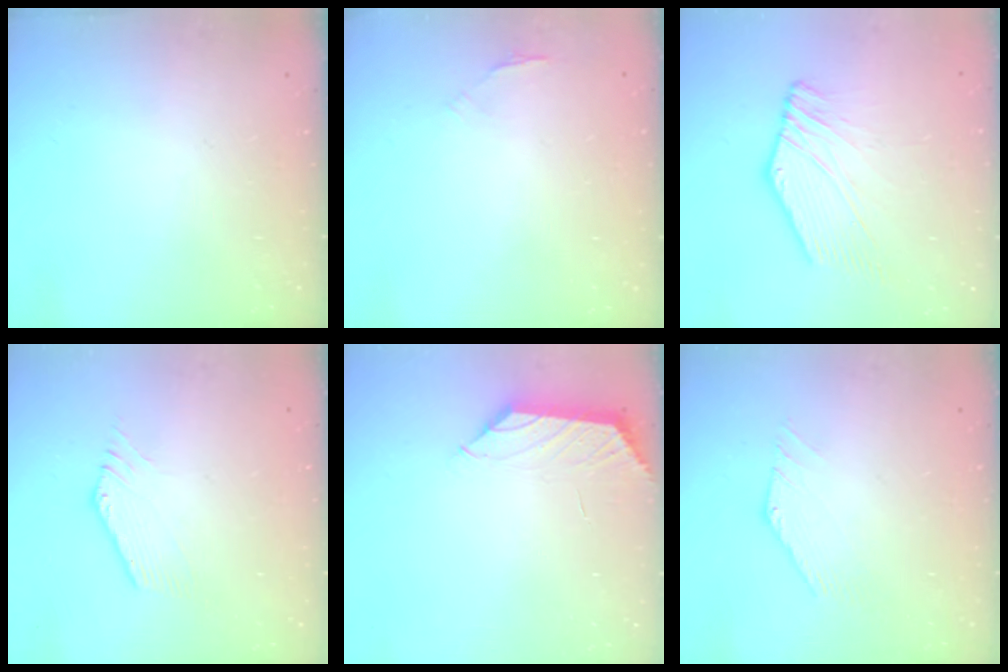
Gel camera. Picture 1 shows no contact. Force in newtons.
{"total": 1.5, "press": 1.4, "slide": 0.5}
{"total": 3.7, "press": 3.4, "slide": 1.4}
{"total": 1.0, "press": 1.0, "slide": 0.1}
{"total": 0.9, "press": 0.7, "slide": 0.5}
{"total": 0.0}